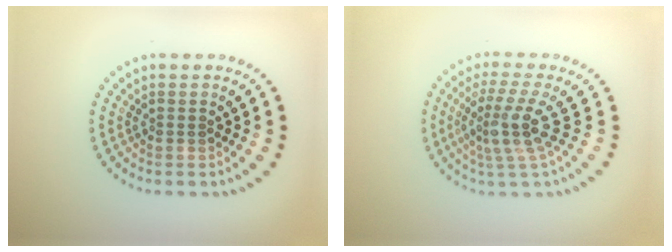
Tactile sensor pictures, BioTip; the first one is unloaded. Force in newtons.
{"total": 4.0, "press": 2.9, "slide": 2.8}